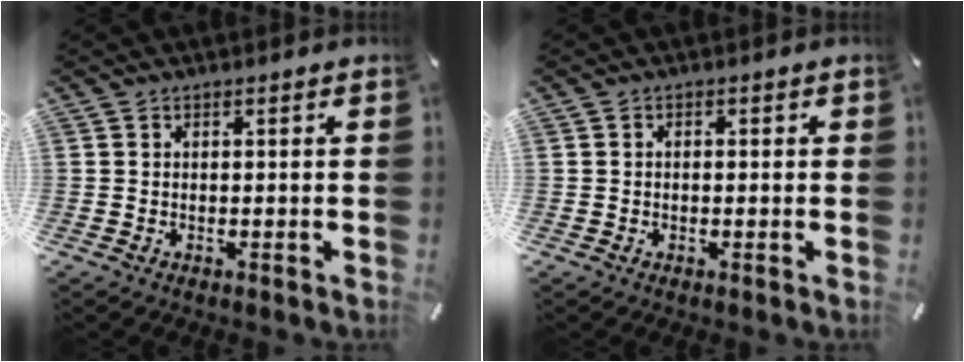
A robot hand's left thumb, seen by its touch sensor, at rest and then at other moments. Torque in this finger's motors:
{"motor_torque": [0.17, -0.33, -0.16, -0.16, -0.04]}